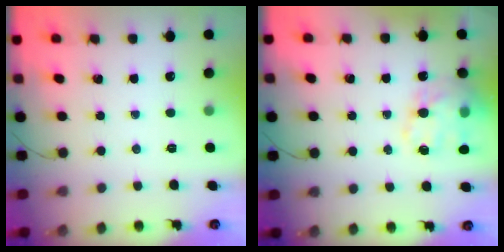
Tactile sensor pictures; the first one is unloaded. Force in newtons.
{"total": 17.7, "press": 17.4, "slide": 3.3}